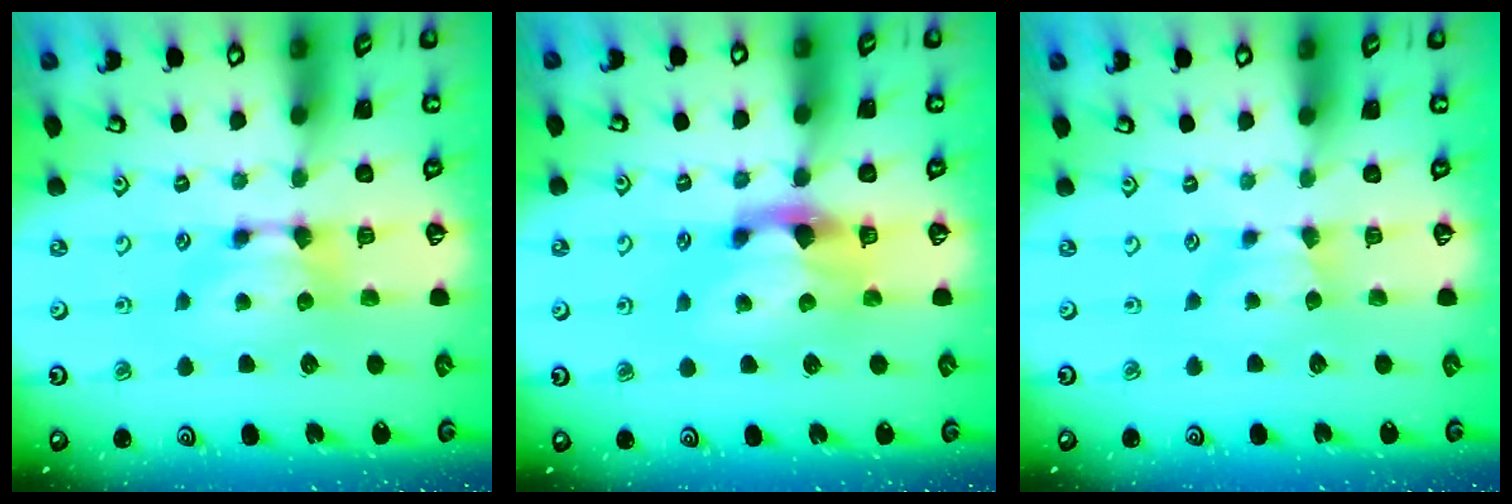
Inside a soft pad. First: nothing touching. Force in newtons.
{"total": 3.1, "press": 2.8, "slide": 1.3}
{"total": 1.2, "press": 1.1, "slide": 0.4}